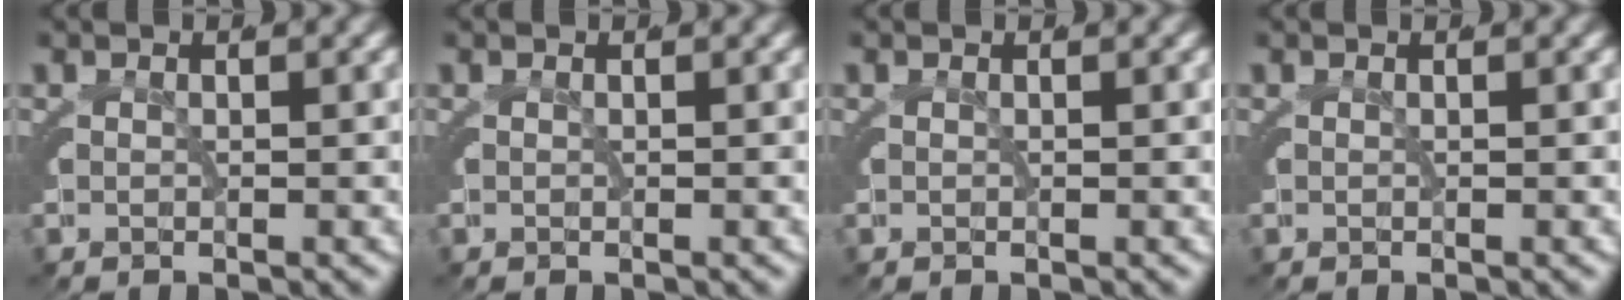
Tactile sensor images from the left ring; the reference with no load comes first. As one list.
[{"total": 0.0}, {"total": 0.0}, {"total": 0.0}]